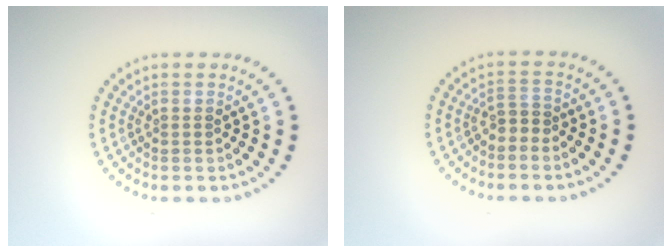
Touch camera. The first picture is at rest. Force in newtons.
{"total": 1.5, "press": 1.1, "slide": 1.0}